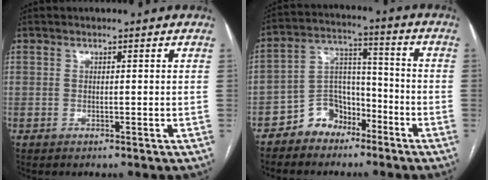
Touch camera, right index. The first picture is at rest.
{"total": 8.1, "force": [-5.5, 5.6, 2.1], "torque": [-0.040, 0.032, -0.098]}